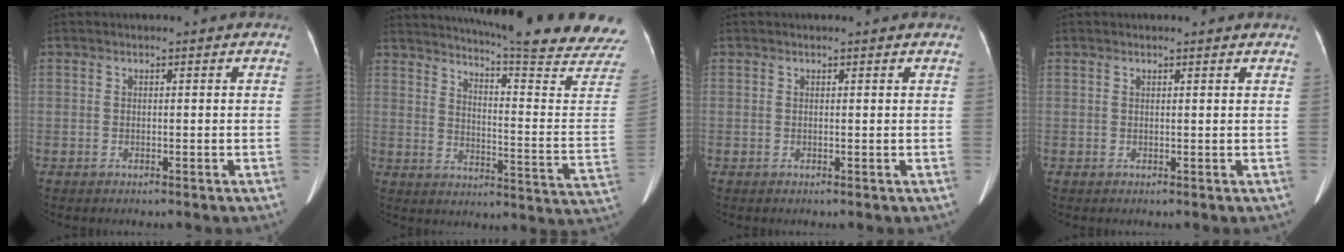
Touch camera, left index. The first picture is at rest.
{"total": 24.9, "force": [22.6, -0.9, 10.6], "torque": [-0.164, -0.121, 0.270]}
{"total": 1.2, "force": [1.1, 0.2, 0.4], "torque": [-0.009, 0.003, 0.010]}
{"total": 2.1, "force": [2.0, 0.2, 0.5], "torque": [-0.008, -0.001, 0.015]}